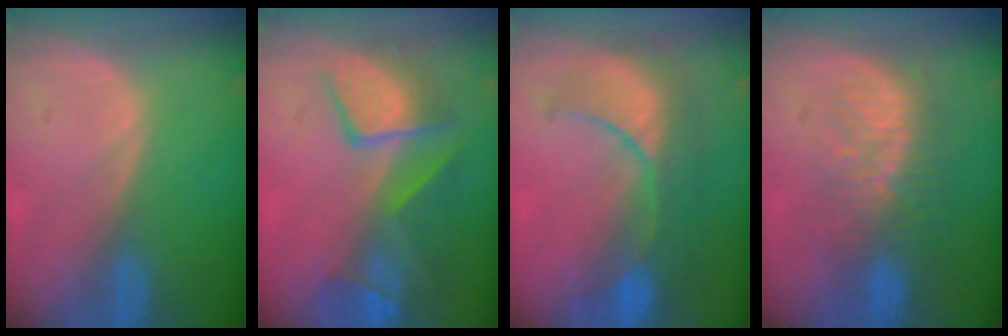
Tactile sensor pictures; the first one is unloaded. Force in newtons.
{"total": 9.8, "press": 8.5, "slide": 5.0}
{"total": 9.9, "press": 9.1, "slide": 3.9}
{"total": 9.3, "press": 8.3, "slide": 4.2}